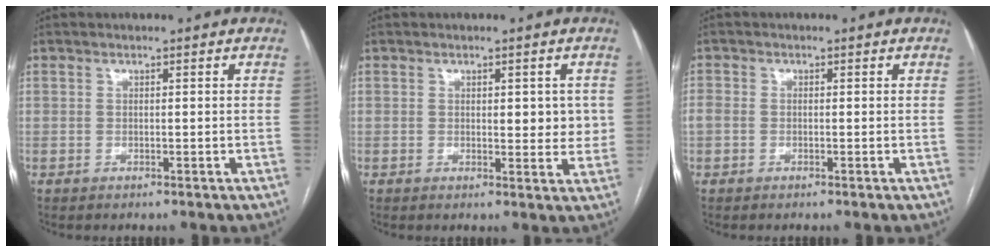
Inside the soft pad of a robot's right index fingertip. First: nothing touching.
{"total": 4.2, "force": [0.7, 2.1, 3.6], "torque": [-0.035, -0.003, 0.008]}
{"total": 2.0, "force": [-0.3, 1.6, 1.1], "torque": [-0.034, 0.013, -0.003]}